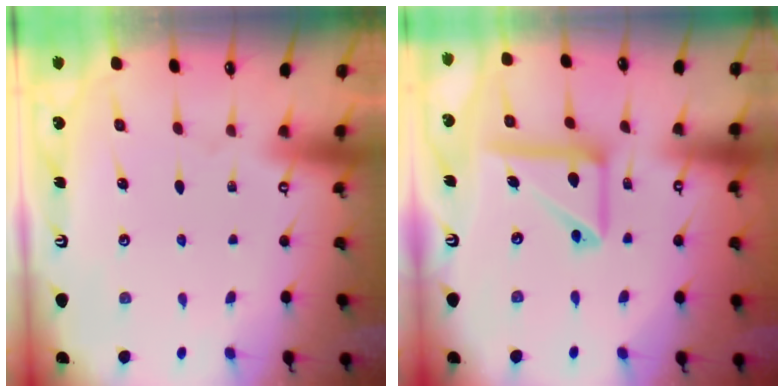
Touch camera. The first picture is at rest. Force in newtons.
{"total": 14.4, "press": 14.3, "slide": 1.9}